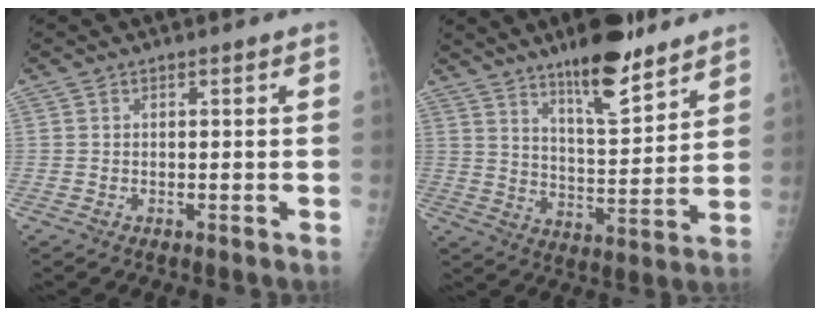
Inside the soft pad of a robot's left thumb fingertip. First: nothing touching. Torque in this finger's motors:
{"motor_torque": [3.62, 1.38, 1.12, -0.95, 0.10]}